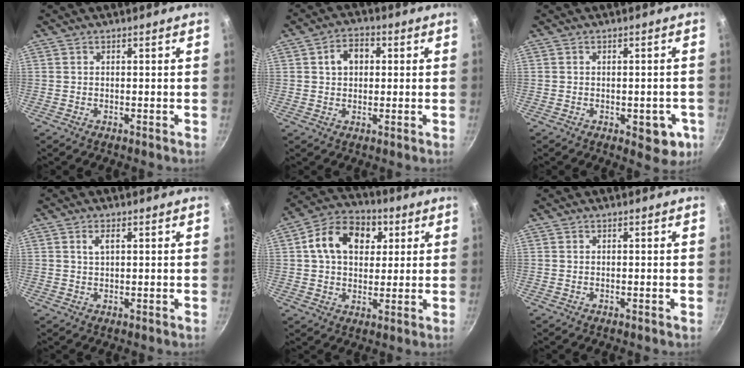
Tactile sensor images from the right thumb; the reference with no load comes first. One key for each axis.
{"total": 5.8, "fx": 1.2, "fy": 4.3, "fz": 3.7, "tx": -0.035, "ty": 0.011, "tz": 0.013}
{"total": 6.9, "fx": -2.2, "fy": 3.8, "fz": 5.4, "tx": -0.033, "ty": 0.010, "tz": -0.022}
{"total": 2.2, "fx": 0.8, "fy": 1.1, "fz": 1.8, "tx": -0.030, "ty": 0.002, "tz": 0.017}
{"total": 13.8, "fx": 3.9, "fy": 10.0, "fz": 8.7, "tx": -0.120, "ty": 0.012, "tz": 0.049}
{"total": 0.0}